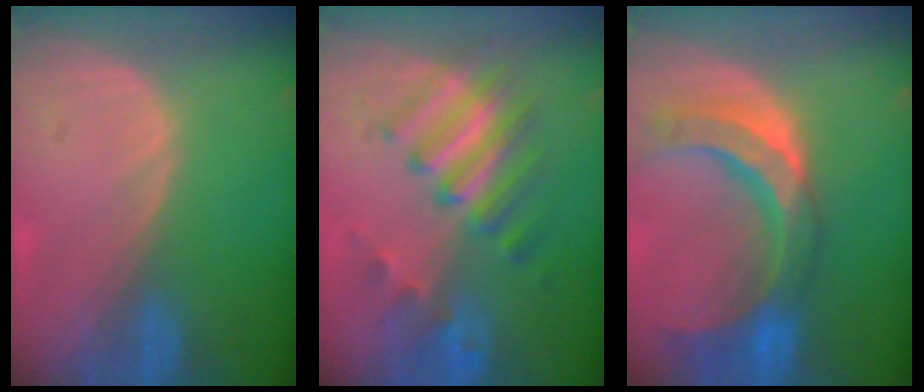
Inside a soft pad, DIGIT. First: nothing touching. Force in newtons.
{"total": 7.5, "press": 7.5, "slide": 0.9}
{"total": 11.3, "press": 9.6, "slide": 6.1}